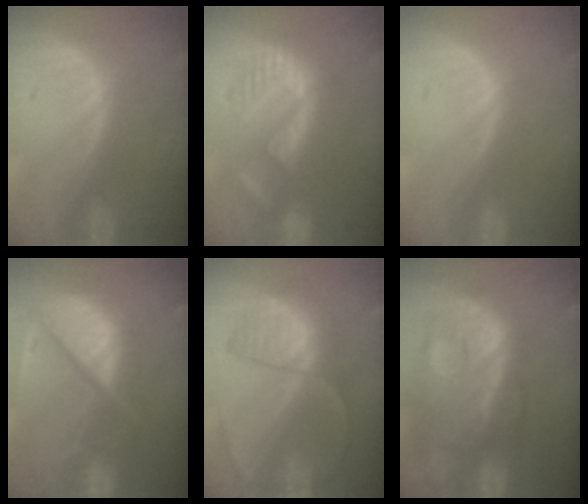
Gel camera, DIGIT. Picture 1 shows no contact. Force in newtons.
{"total": 8.9, "press": 8.1, "slide": 3.6}
{"total": 0.6, "press": 0.0, "slide": 0.6}
{"total": 11.7, "press": 9.8, "slide": 6.5}
{"total": 7.0, "press": 6.6, "slide": 2.2}
{"total": 13.7, "press": 11.2, "slide": 7.8}